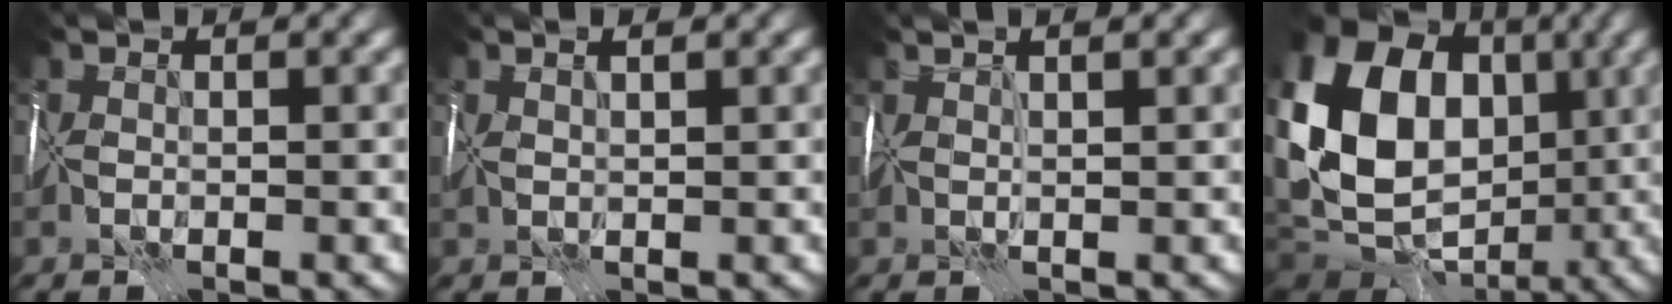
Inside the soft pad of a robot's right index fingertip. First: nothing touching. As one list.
[{"total": 1.9, "force": [1.4, 0.3, 1.2], "torque": [-0.005, 0.019, 0.011]}, {"total": 3.8, "force": [2.2, 1.0, 2.9], "torque": [-0.028, 0.032, 0.014]}, {"total": 14.5, "force": [0.2, 11.4, 8.9], "torque": [-0.161, 0.016, -0.007]}]